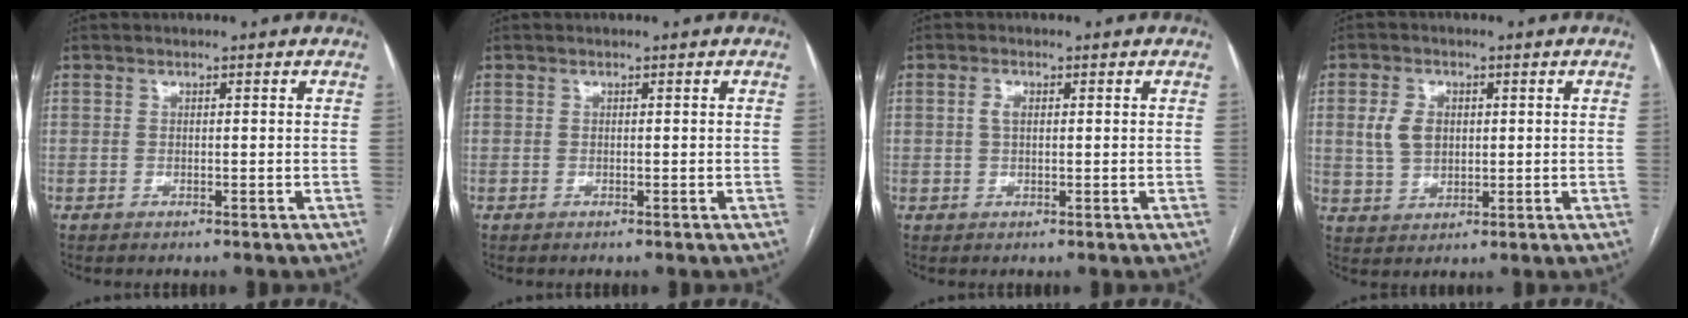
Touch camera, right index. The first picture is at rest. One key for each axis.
{"total": 0.0}
{"total": 1.7, "fx": 0.4, "fy": 0.9, "fz": 1.5, "tx": -0.031, "ty": 0.005, "tz": 0.007}
{"total": 5.5, "fx": 1.1, "fy": 4.0, "fz": 3.6, "tx": -0.078, "ty": 0.015, "tz": 0.029}